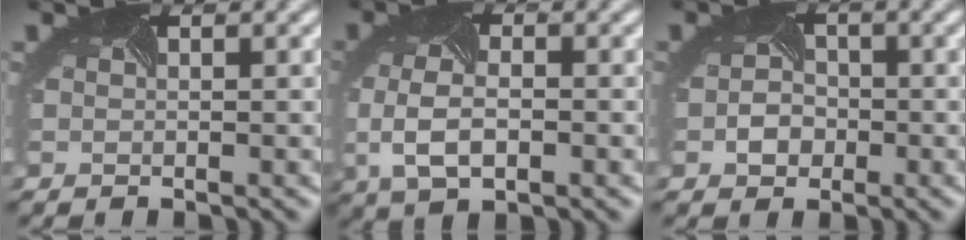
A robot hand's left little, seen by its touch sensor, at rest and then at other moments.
{"total": 4.3, "force": [-1.2, 2.3, 3.4], "torque": [-0.085, -0.010, -0.013]}
{"total": 2.3, "force": [-1.1, 1.9, 0.9], "torque": [-0.018, -0.003, -0.017]}